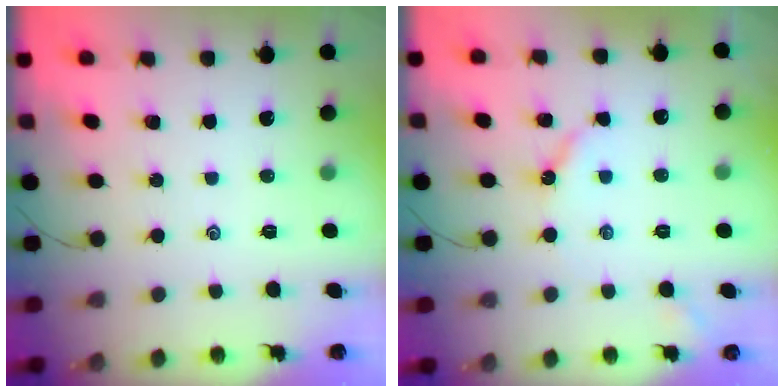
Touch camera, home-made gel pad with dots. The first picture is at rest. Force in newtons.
{"total": 4.5, "press": 4.5, "slide": 0.6}